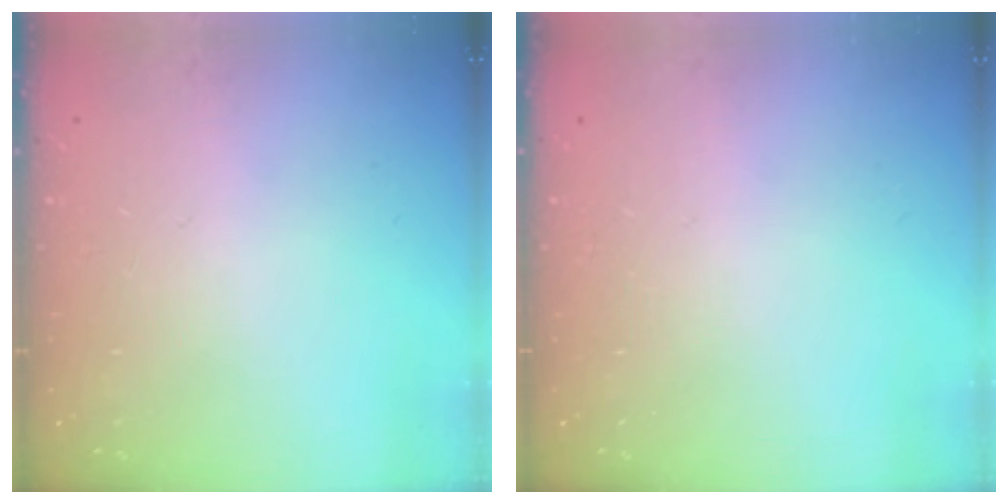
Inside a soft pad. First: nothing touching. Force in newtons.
{"total": 0.0}